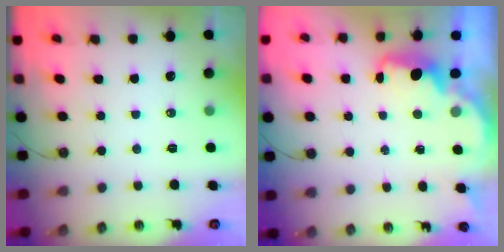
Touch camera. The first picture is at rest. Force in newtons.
{"total": 2.1, "press": 2.0, "slide": 0.7}